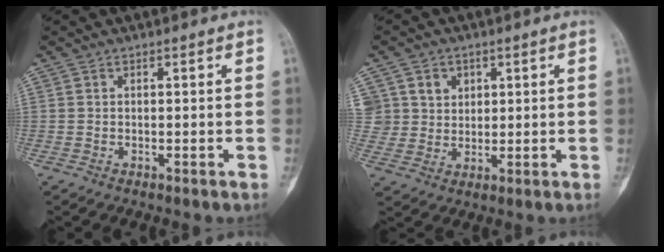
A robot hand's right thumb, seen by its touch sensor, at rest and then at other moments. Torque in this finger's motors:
{"motor_torque": [0.04, 0.27, 0.79, 0.27, 0.26]}